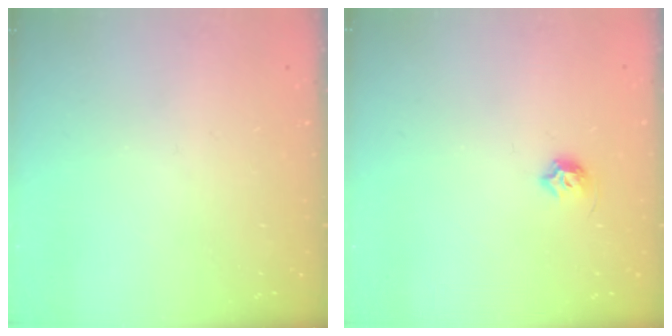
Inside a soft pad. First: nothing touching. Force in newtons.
{"total": 6.1, "press": 6.0, "slide": 1.1}